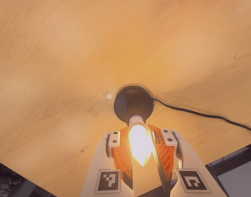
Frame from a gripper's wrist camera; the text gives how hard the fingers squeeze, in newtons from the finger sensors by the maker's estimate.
{"total": 15.5, "left": 14.8, "right": 16.1}